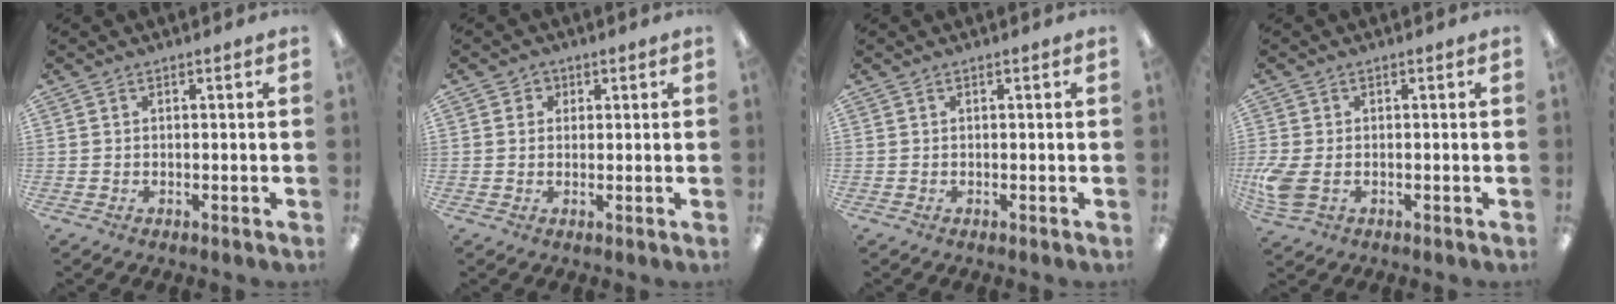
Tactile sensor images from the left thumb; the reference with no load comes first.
{"total": 2.0, "force": [0.6, 1.9, 0.3], "torque": [-0.001, 0.003, 0.006]}
{"total": 0.0}
{"total": 5.5, "force": [-1.0, 3.6, 4.0], "torque": [-0.092, -0.007, -0.023]}